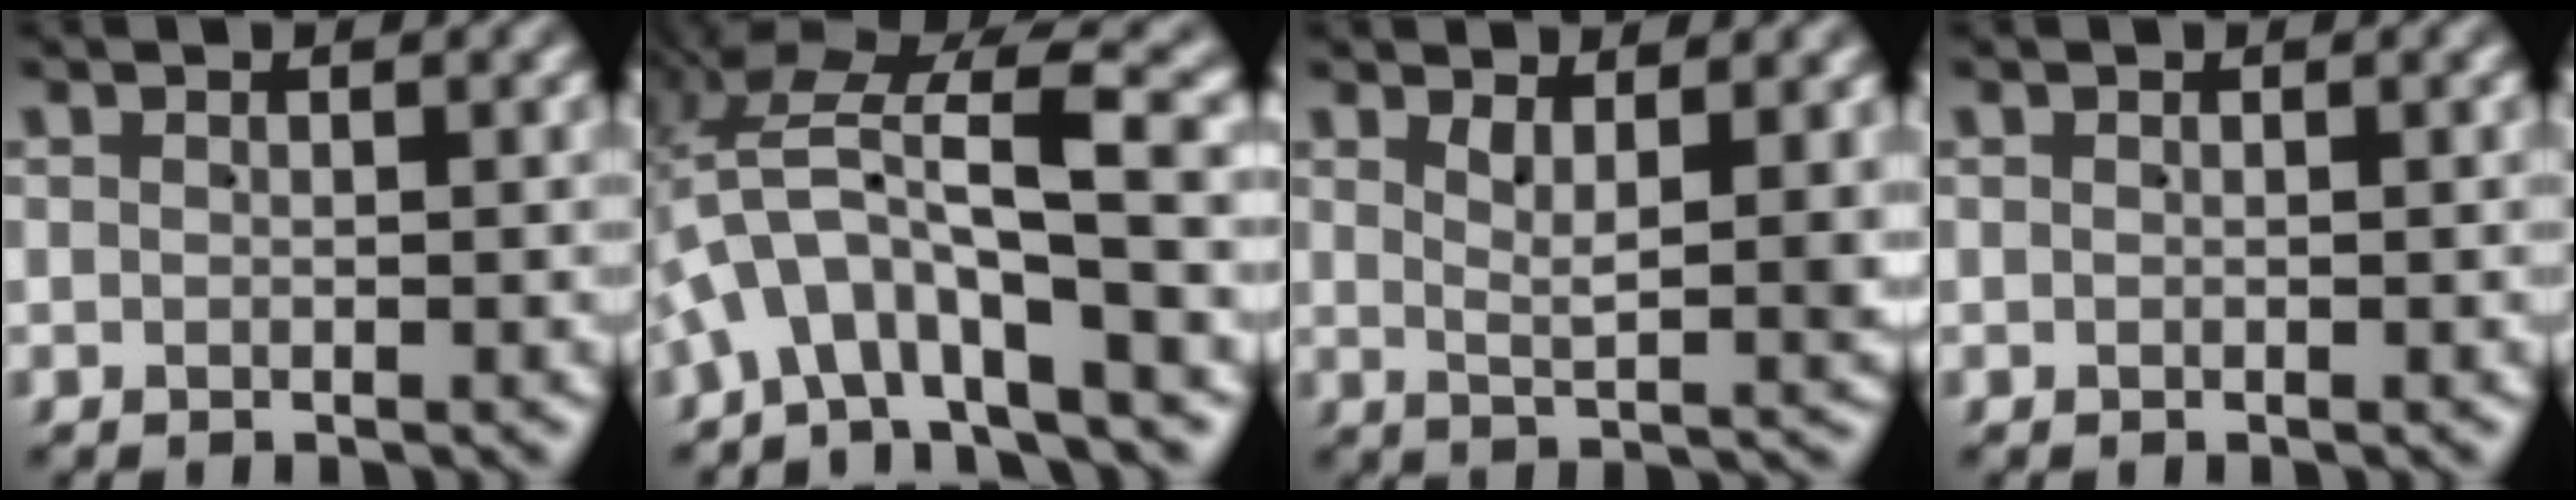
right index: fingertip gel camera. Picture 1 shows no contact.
{"total": 6.3, "force": [1.2, 2.8, 5.5], "torque": [-0.115, 0.008, 0.024]}
{"total": 3.2, "force": [1.7, 0.2, 2.7], "torque": [-0.039, -0.008, 0.031]}
{"total": 0.0}